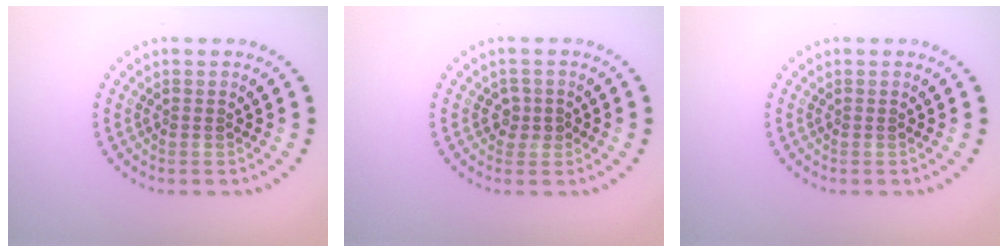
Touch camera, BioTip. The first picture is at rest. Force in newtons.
{"total": 1.2, "press": 1.1, "slide": 0.4}
{"total": 0.0}